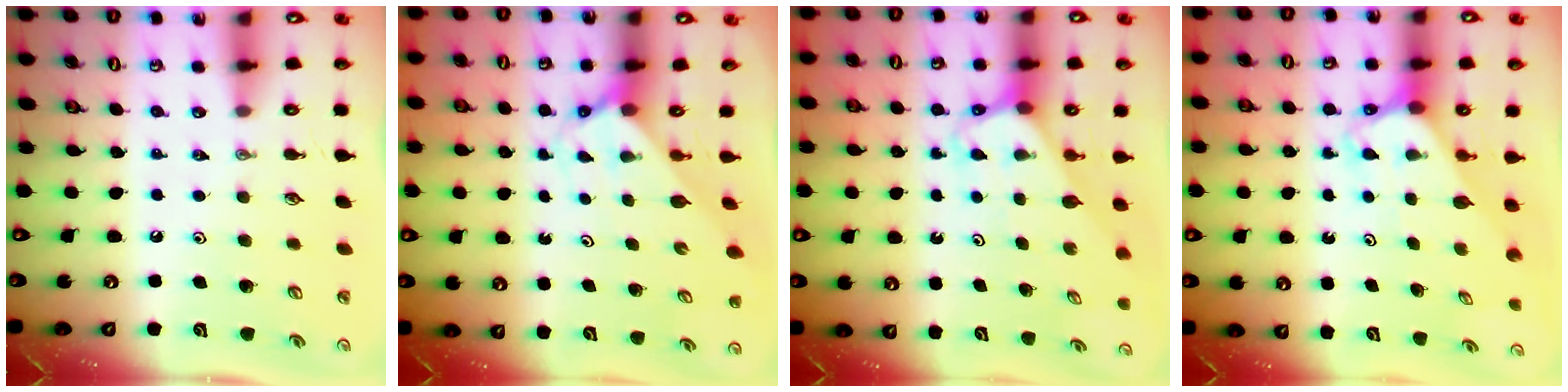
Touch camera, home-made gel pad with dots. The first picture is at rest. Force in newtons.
{"total": 2.7, "press": 2.7, "slide": 0.2}
{"total": 3.1, "press": 3.1, "slide": 0.2}
{"total": 2.7, "press": 2.7, "slide": 0.2}